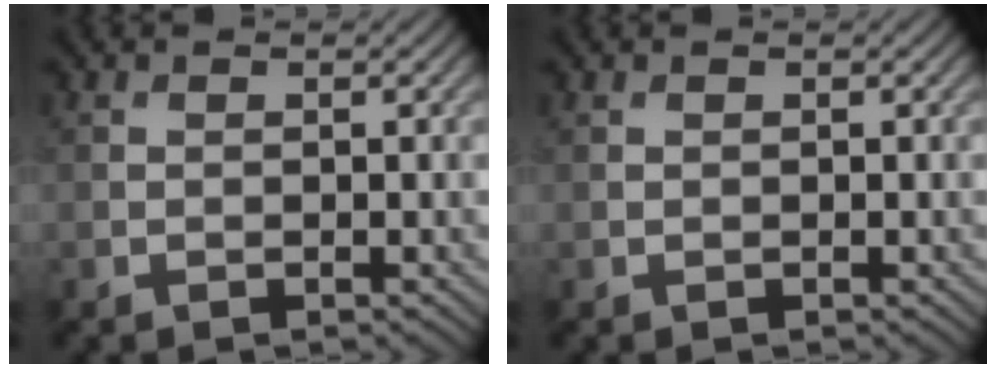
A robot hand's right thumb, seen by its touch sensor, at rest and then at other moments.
{"total": 0.0}